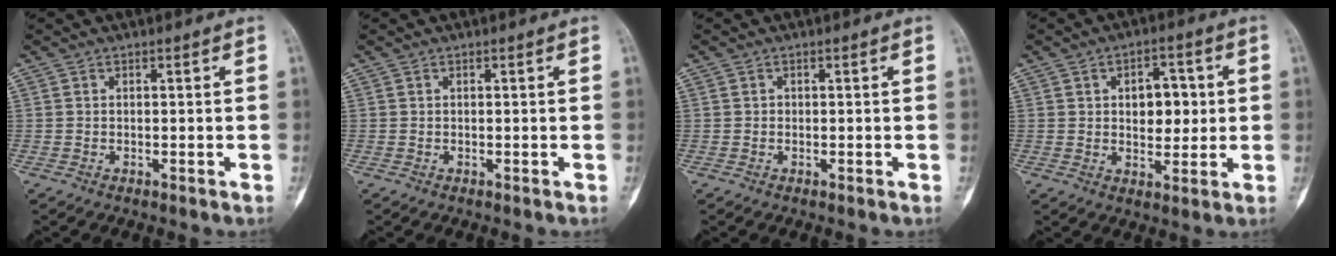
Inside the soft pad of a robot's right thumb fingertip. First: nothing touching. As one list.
[{"total": 0.0}, {"total": 0.5, "force": [0.1, 0.5, 0.1], "torque": [0.005, 0.002, 0.002]}, {"total": 8.2, "force": [1.2, 5.2, 6.2], "torque": [-0.050, -0.001, 0.020]}]